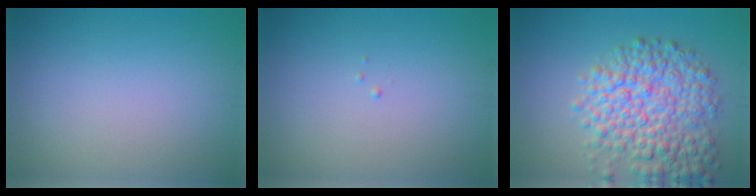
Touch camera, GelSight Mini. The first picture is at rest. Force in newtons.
{"total": 0.0}
{"total": 7.9, "press": 7.9, "slide": 0.3}